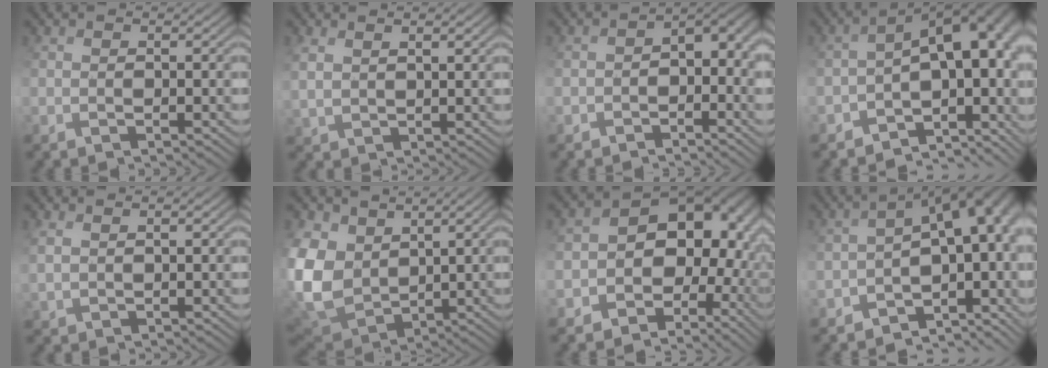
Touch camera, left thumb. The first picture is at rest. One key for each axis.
{"total": 2.9, "fx": 2.3, "fy": 1.0, "fz": 1.4, "tx": -0.035, "ty": 0.005, "tz": 0.052}
{"total": 4.3, "fx": -0.9, "fy": 2.5, "fz": 3.3, "tx": -0.045, "ty": -0.004, "tz": -0.019}
{"total": 15.0, "fx": -2.7, "fy": 8.2, "fz": 12.3, "tx": -0.169, "ty": -0.031, "tz": 0.005}
{"total": 2.1, "fx": 1.8, "fy": 0.6, "fz": 0.9, "tx": -0.023, "ty": 0.005, "tz": 0.041}
{"total": 12.0, "fx": 3.2, "fy": 8.8, "fz": 7.5, "tx": -0.229, "ty": 0.004, "tz": 0.060}
{"total": 13.1, "fx": -1.7, "fy": 10.1, "fz": 8.1, "tx": -0.117, "ty": -0.029, "tz": -0.015}
{"total": 14.1, "fx": -1.8, "fy": 7.7, "fz": 11.8, "tx": -0.166, "ty": -0.036, "tz": 0.026}